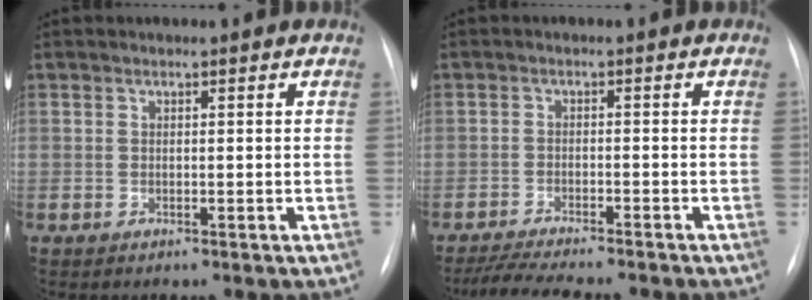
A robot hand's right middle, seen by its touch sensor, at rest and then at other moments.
{"total": 9.9, "force": [-8.7, 1.1, 4.7], "torque": [-0.073, -0.015, -0.131]}